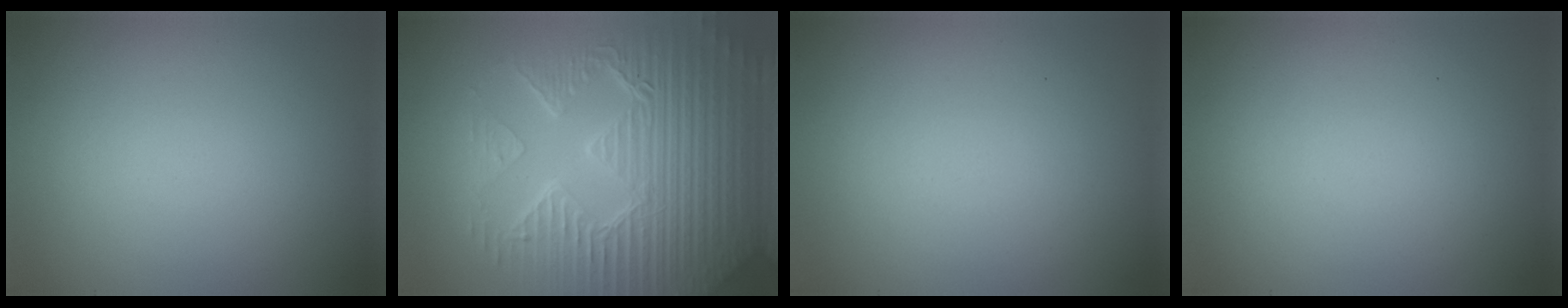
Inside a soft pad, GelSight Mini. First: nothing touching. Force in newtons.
{"total": 8.9, "press": 6.4, "slide": 6.1}
{"total": 0.0}
{"total": 0.0}